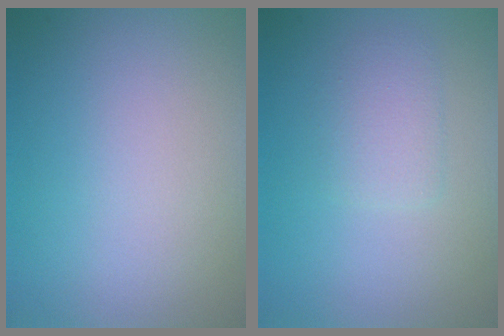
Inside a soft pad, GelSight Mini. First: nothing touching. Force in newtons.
{"total": 1.7, "press": 1.7, "slide": 0.3}